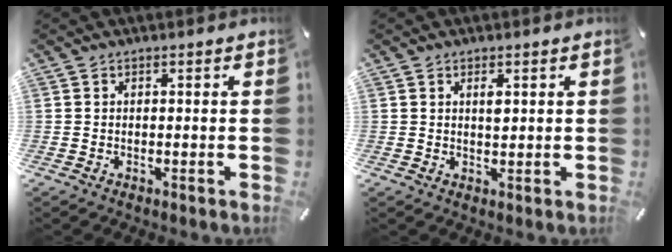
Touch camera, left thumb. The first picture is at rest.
{"total": 1.9, "force": [0.8, 0.8, 1.5], "torque": [-0.024, -0.002, 0.012]}